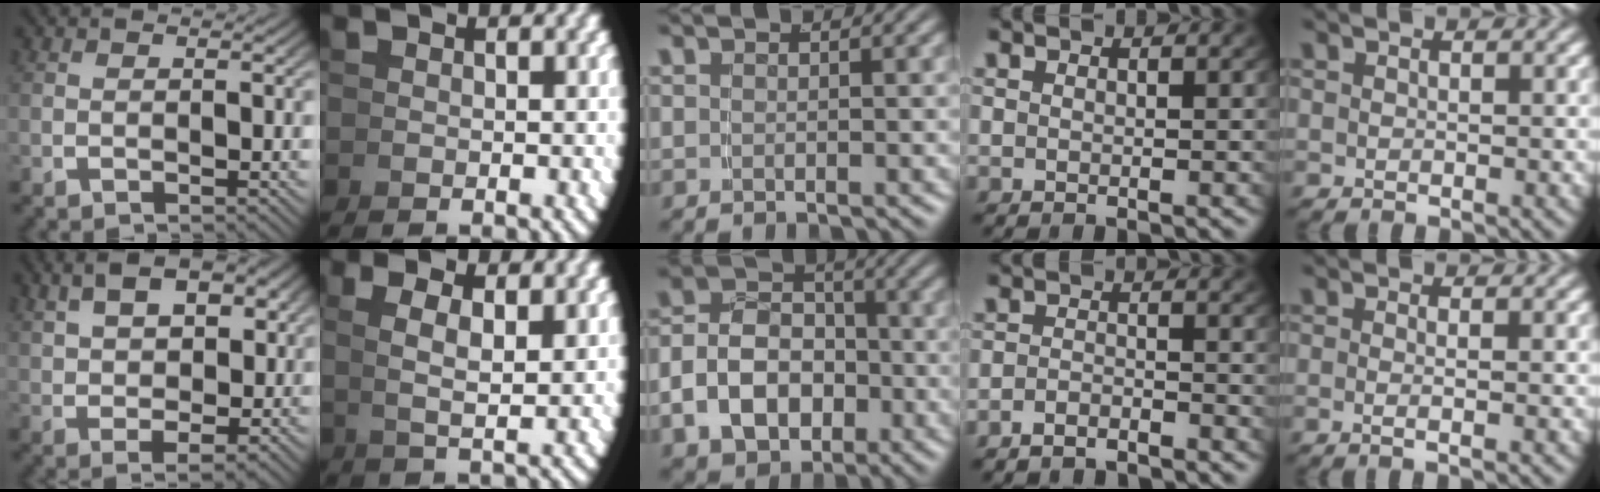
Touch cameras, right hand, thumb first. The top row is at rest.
{"thumb": {"total": 6.6, "force": [2.8, 3.7, 4.7], "torque": [-0.068, 0.007, 0.052]}, "index": {"total": 3.4, "force": [1.8, 0.2, 2.8], "torque": [-0.044, 0.005, 0.039]}, "middle": {"total": 10.1, "force": [-2.4, 8.4, 5.2], "torque": [-0.097, -0.022, -0.045]}, "ring": {"total": 2.9, "force": [-2.8, 0.6, 0.3], "torque": [-0.010, -0.012, -0.046]}, "little": {"total": 1.5, "force": [-0.9, -0.4, 1.1], "torque": [-0.025, -0.008, -0.015]}}